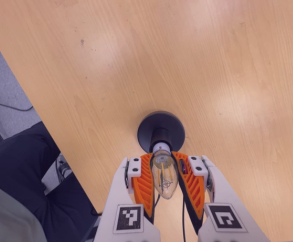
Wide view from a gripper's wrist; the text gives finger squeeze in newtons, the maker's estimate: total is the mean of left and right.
{"total": 25.4, "left": 26.0, "right": 24.8}